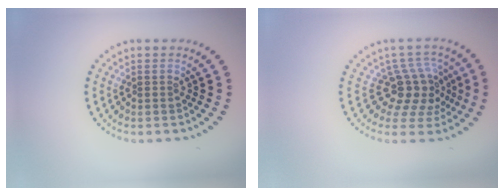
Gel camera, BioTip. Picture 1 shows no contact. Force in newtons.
{"total": 4.1, "press": 3.1, "slide": 2.7}